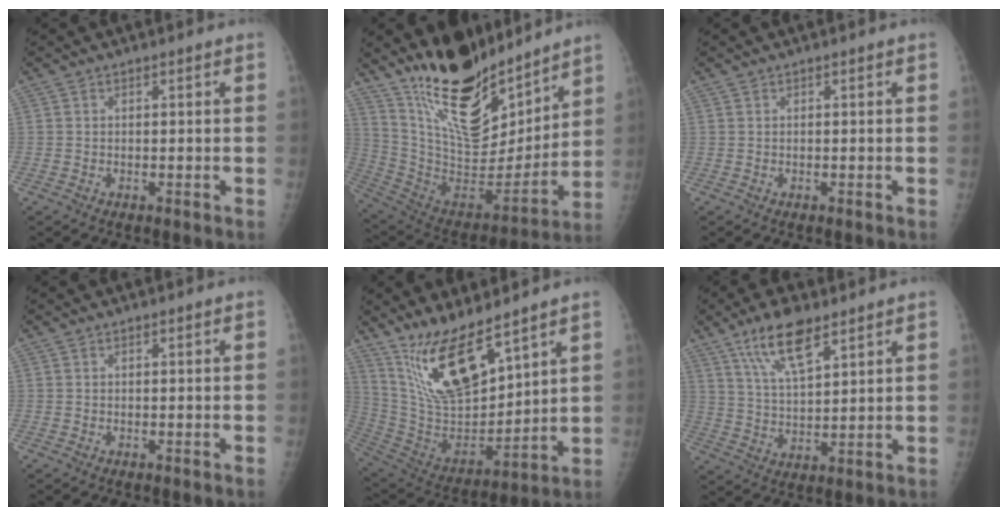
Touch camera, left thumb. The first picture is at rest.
{"total": 23.7, "force": [17.7, 9.4, 12.6], "torque": [-0.174, -0.106, 0.312]}
{"total": 0.0}
{"total": 0.0}
{"total": 16.7, "force": [11.4, 5.6, 10.7], "torque": [-0.157, -0.073, 0.237]}
{"total": 10.6, "force": [6.6, 3.5, 7.5], "torque": [-0.130, -0.027, 0.129]}